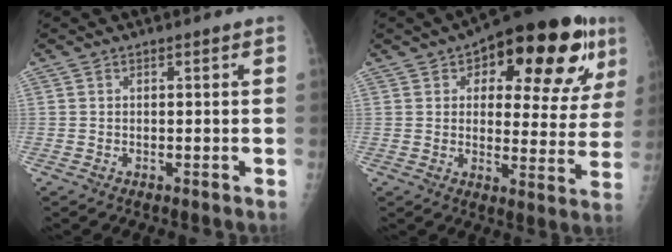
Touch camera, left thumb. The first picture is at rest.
{"total": 23.1, "force": [10.8, 10.4, 17.6], "torque": [-0.194, -0.001, 0.146]}